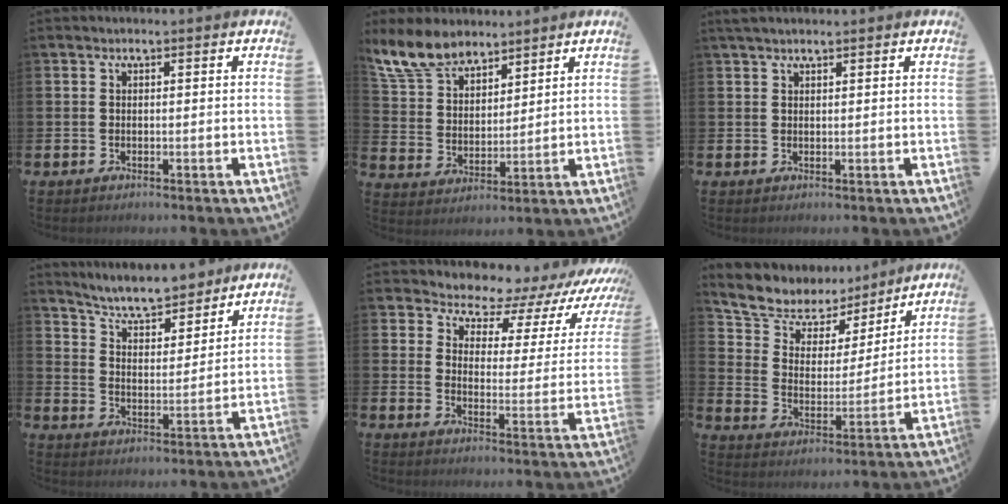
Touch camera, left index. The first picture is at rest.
{"total": 8.7, "force": [7.5, 3.5, 2.7], "torque": [-0.082, -0.020, 0.143]}
{"total": 1.8, "force": [1.6, 0.4, 0.8], "torque": [-0.009, 0.001, 0.028]}
{"total": 7.3, "force": [6.9, 1.2, 2.1], "torque": [-0.057, -0.047, 0.119]}
{"total": 6.0, "force": [5.4, 2.2, 1.3], "torque": [-0.038, -0.057, 0.084]}
{"total": 8.7, "force": [7.7, 3.8, 1.2], "torque": [-0.062, -0.059, 0.137]}